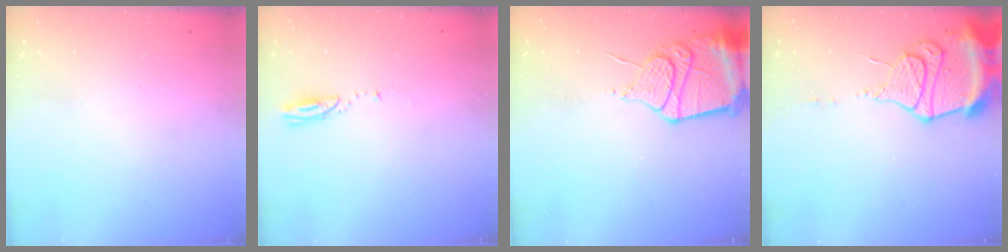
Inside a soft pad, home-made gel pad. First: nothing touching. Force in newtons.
{"total": 3.0, "press": 3.0, "slide": 0.2}
{"total": 13.2, "press": 13.1, "slide": 1.7}
{"total": 14.1, "press": 14.1, "slide": 1.3}